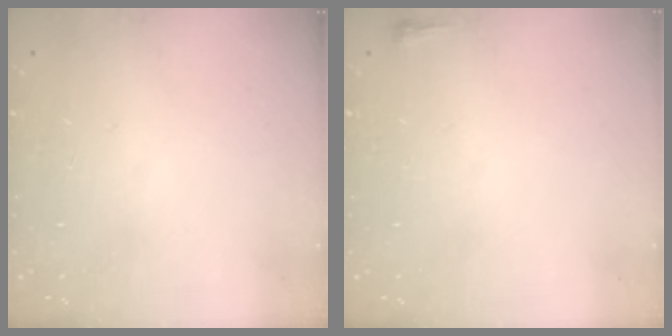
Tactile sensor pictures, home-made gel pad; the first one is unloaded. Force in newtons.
{"total": 2.4, "press": 2.4, "slide": 0.6}